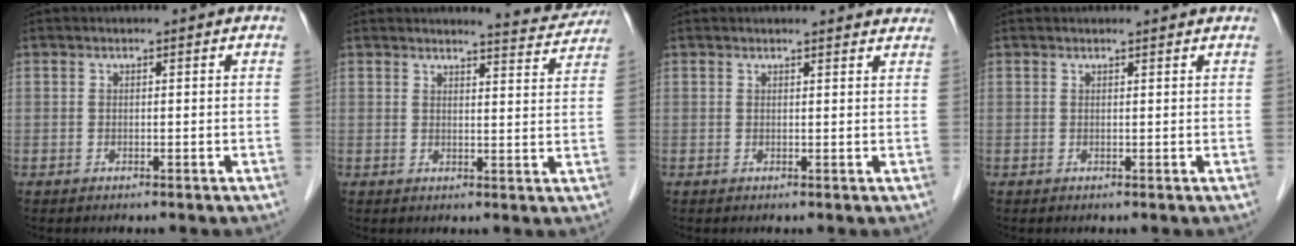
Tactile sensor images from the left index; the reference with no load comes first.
{"total": 5.8, "force": [5.8, 0.4, 0.3], "torque": [-0.011, -0.021, 0.057]}
{"total": 6.0, "force": [5.9, 1.0, 0.7], "torque": [0.005, -0.001, 0.043]}
{"total": 1.9, "force": [1.9, 0.2, 0.3], "torque": [-0.012, 0.006, 0.020]}